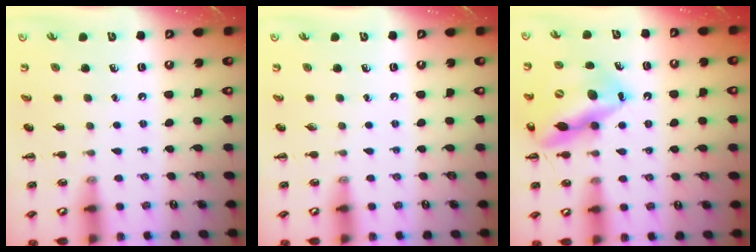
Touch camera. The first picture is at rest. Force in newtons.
{"total": 0.0}
{"total": 17.0, "press": 16.5, "slide": 4.3}